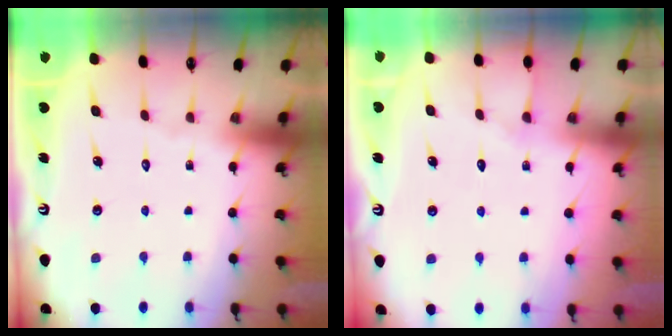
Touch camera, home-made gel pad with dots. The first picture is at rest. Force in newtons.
{"total": 7.7, "press": 7.6, "slide": 0.8}